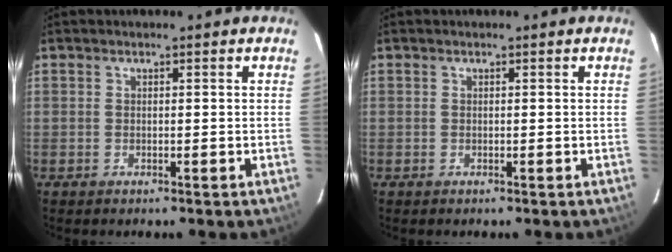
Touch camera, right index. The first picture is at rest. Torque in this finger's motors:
{"motor_torque": [0.00, 0.00, 0.01, 0.00]}